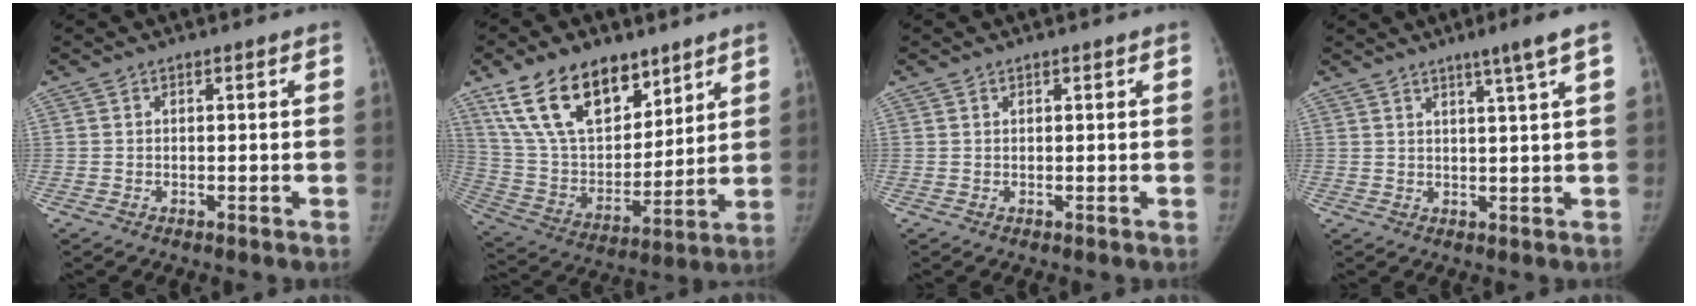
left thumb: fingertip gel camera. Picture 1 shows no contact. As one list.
[{"total": 20.7, "force": [13.0, 11.1, 11.7], "torque": [-0.169, -0.049, 0.248]}, {"total": 0.0}, {"total": 4.8, "force": [2.8, -0.9, 3.8], "torque": [-0.062, -0.015, 0.044]}]